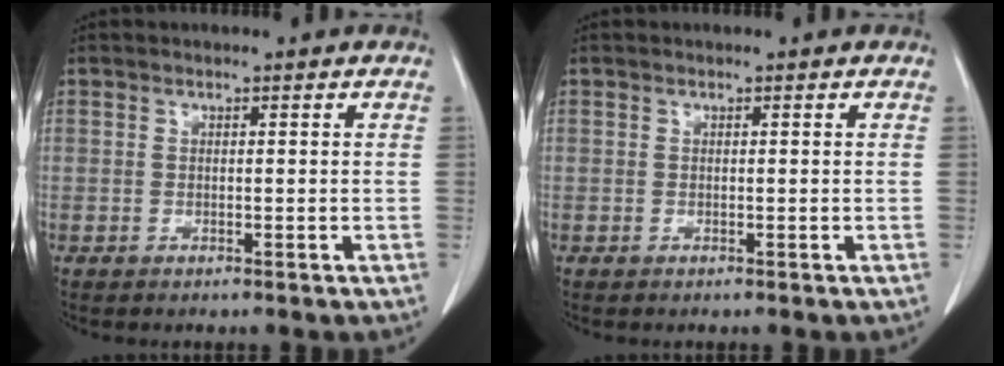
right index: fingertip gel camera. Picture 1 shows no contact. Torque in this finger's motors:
{"motor_torque": [0.00, 0.00, 0.00, 0.00]}